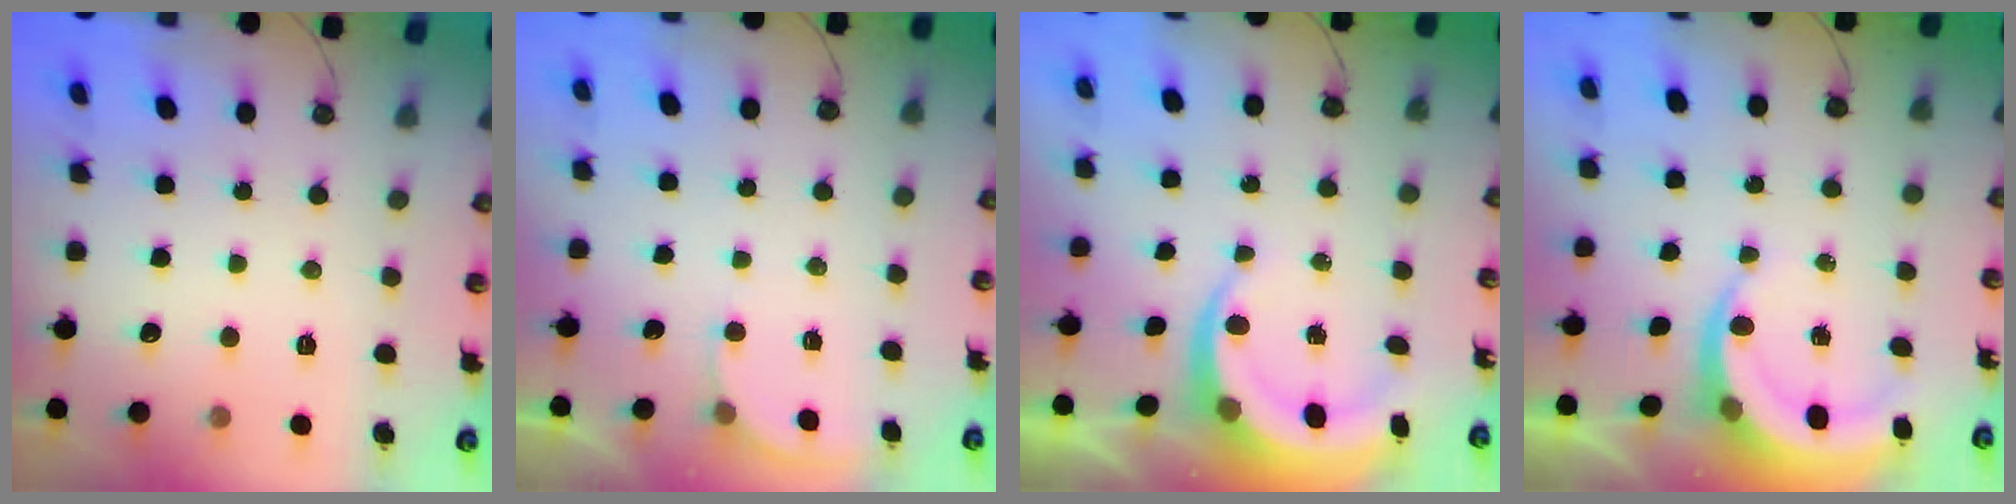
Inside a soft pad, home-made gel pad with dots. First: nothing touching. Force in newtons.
{"total": 2.7, "press": 2.7, "slide": 0.2}
{"total": 7.8, "press": 7.5, "slide": 2.3}
{"total": 5.4, "press": 5.3, "slide": 0.4}